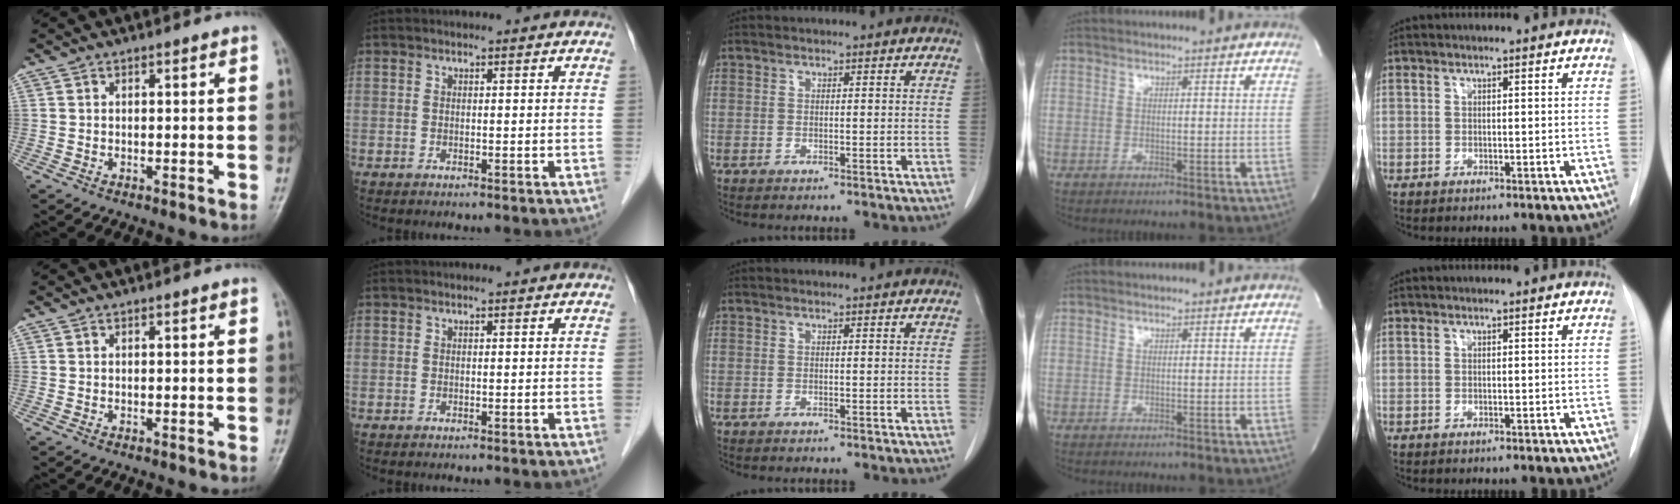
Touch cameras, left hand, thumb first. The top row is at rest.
{}